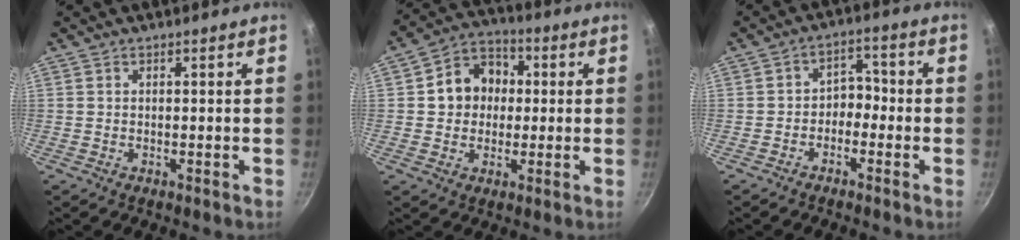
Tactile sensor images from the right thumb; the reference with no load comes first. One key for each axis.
{"total": 10.2, "fx": 0.9, "fy": 8.5, "fz": 5.6, "tx": -0.055, "ty": 0.020, "tz": 0.004}
{"total": 4.5, "fx": -1.7, "fy": 3.3, "fz": 2.5, "tx": -0.010, "ty": 0.031, "tz": -0.041}